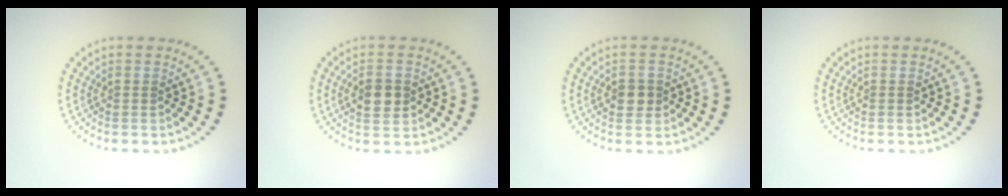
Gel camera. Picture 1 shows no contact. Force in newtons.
{"total": 3.2, "press": 3.2, "slide": 0.1}
{"total": 1.8, "press": 1.8, "slide": 0.4}
{"total": 0.0}